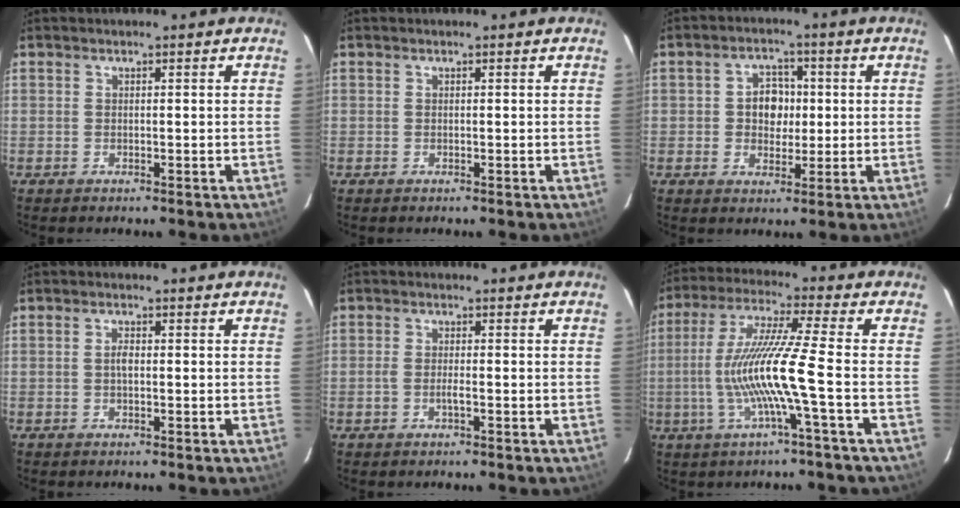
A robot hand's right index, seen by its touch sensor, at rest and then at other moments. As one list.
[{"total": 0.0}, {"total": 5.7, "force": [0.2, 4.8, 3.1], "torque": [-0.054, 0.016, 0.005]}, {"total": 1.5, "force": [-0.1, 0.7, 1.3], "torque": [-0.025, 0.004, -0.004]}, {"total": 2.2, "force": [-0.9, 0.8, 1.9], "torque": [-0.044, 0.001, -0.019]}, {"total": 12.5, "force": [-3.0, -1.6, 12.0], "torque": [-0.234, -0.004, -0.053]}]